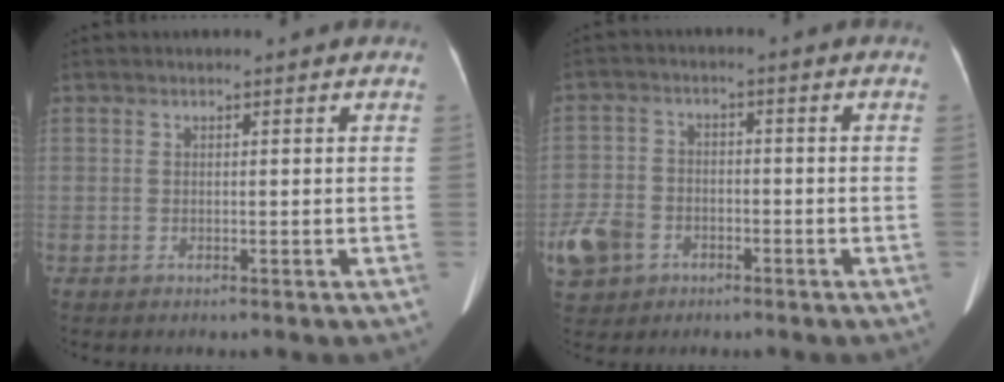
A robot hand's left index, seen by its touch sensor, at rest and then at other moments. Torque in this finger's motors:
{"motor_torque": [0.05, 0.15, 0.24, 0.02]}